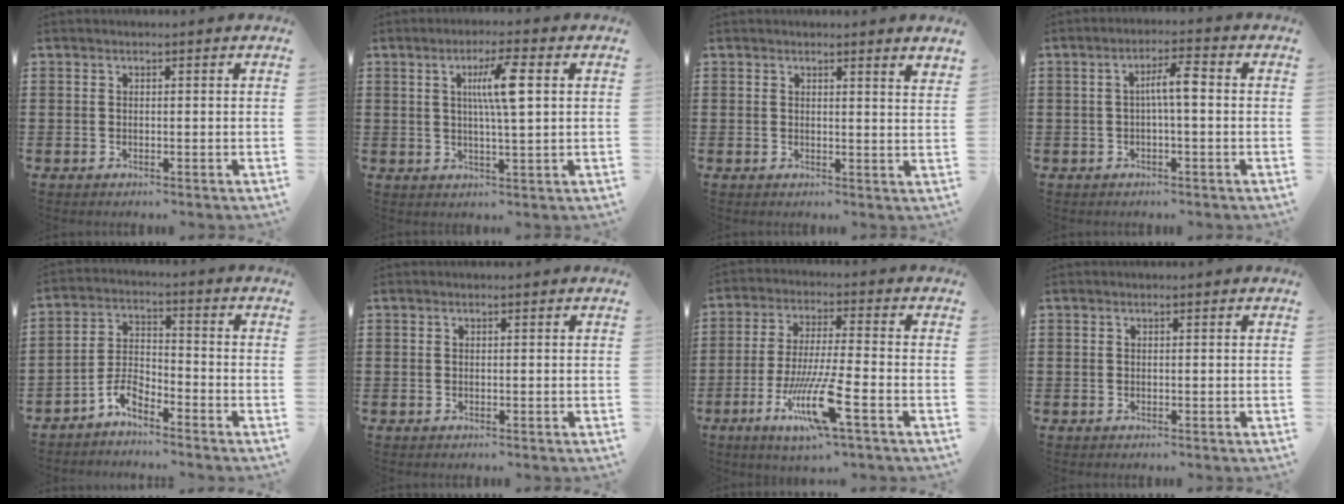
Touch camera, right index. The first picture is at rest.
{"total": 6.5, "force": [1.7, 0.7, 6.3], "torque": [-0.116, 0.002, 0.020]}
{"total": 1.4, "force": [1.3, -0.1, 0.3], "torque": [-0.009, 0.000, 0.027]}
{"total": 4.2, "force": [-0.2, 0.7, 4.1], "torque": [-0.077, 0.010, -0.007]}
{"total": 4.4, "force": [-3.9, 1.3, 1.7], "torque": [-0.046, 0.006, -0.082]}
{"total": 0.0}
{"total": 11.4, "force": [-5.2, 1.3, 10.0], "torque": [-0.207, -0.010, -0.100]}
{"total": 0.0}